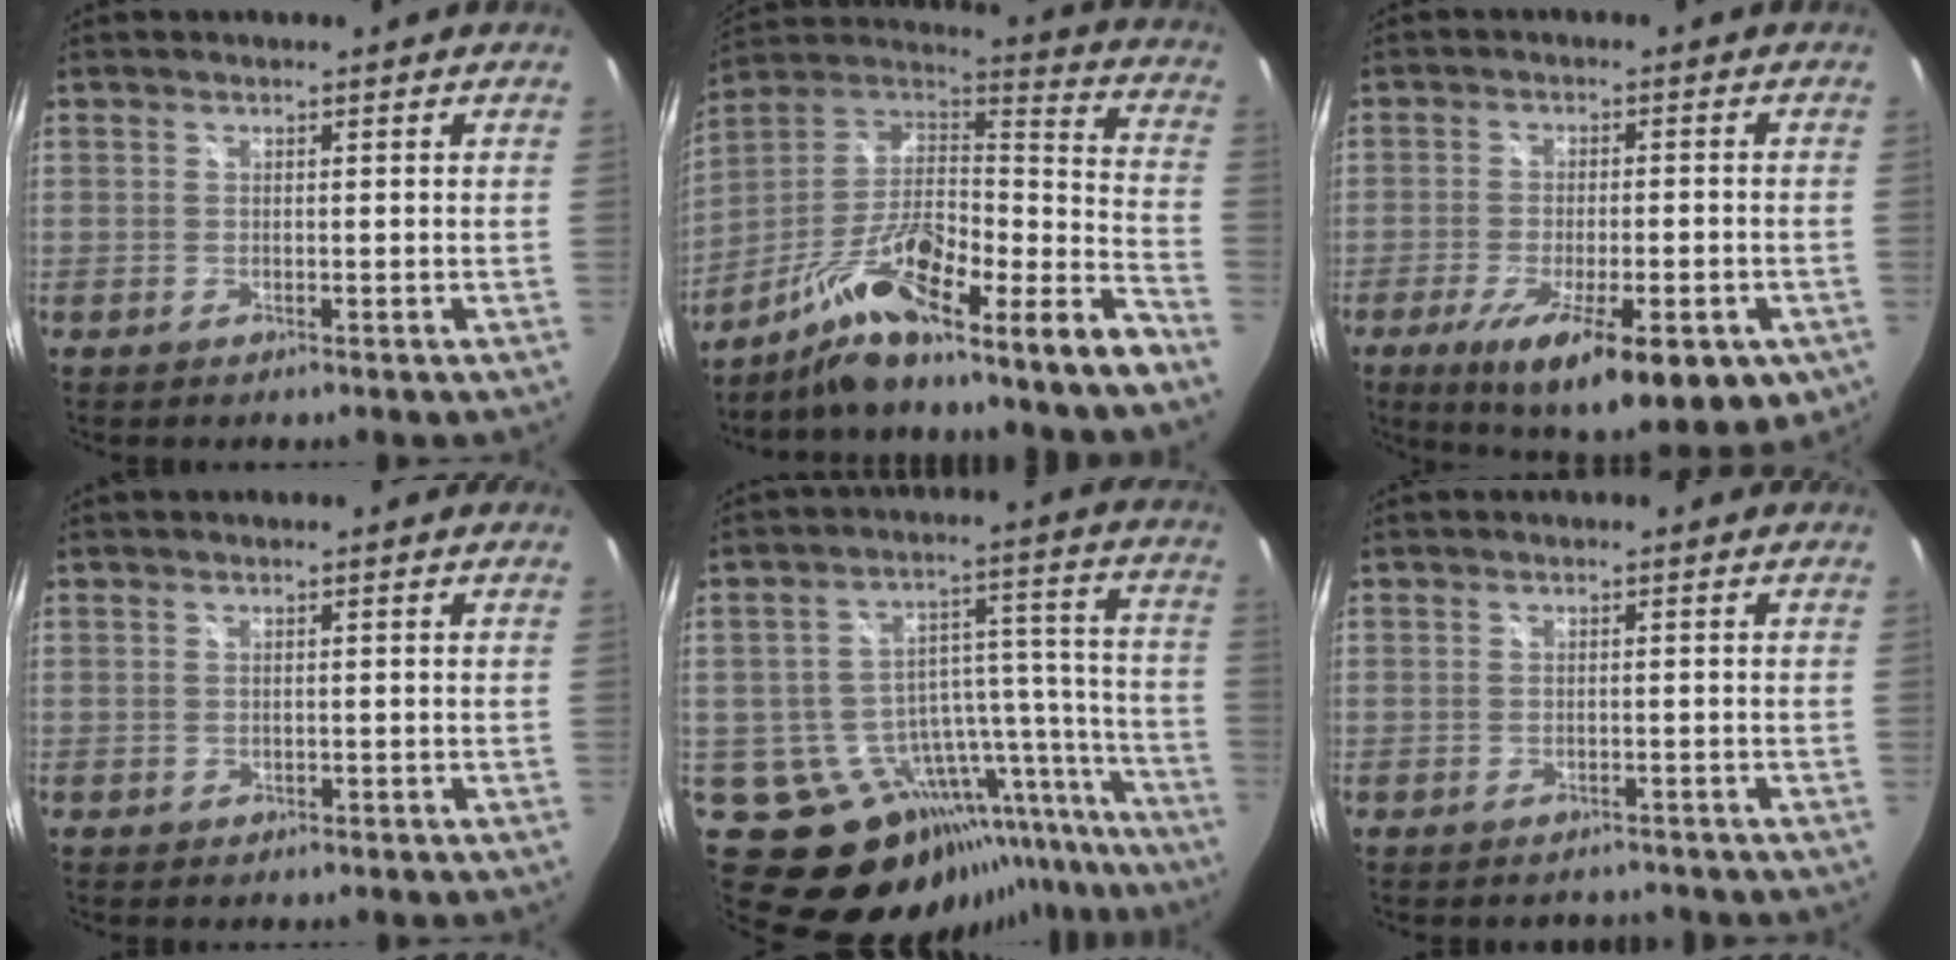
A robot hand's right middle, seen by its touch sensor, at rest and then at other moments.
{"total": 17.0, "force": [-11.0, 1.8, 12.8], "torque": [-0.215, 0.001, -0.208]}
{"total": 19.2, "force": [-10.4, 6.0, 14.9], "torque": [-0.253, -0.058, -0.144]}
{"total": 0.6, "force": [-0.3, 0.6, 0.1], "torque": [0.000, -0.002, -0.002]}
{"total": 23.4, "force": [-16.4, 12.2, 11.5], "torque": [-0.156, 0.030, -0.217]}
{"total": 2.6, "force": [-2.2, 1.3, 0.3], "torque": [-0.004, -0.001, -0.028]}